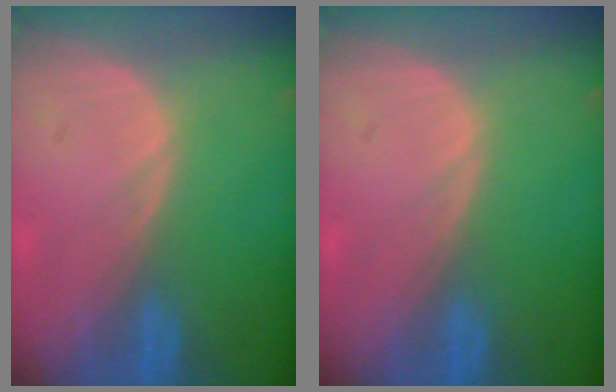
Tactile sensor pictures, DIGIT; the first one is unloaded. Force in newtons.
{"total": 0.0}